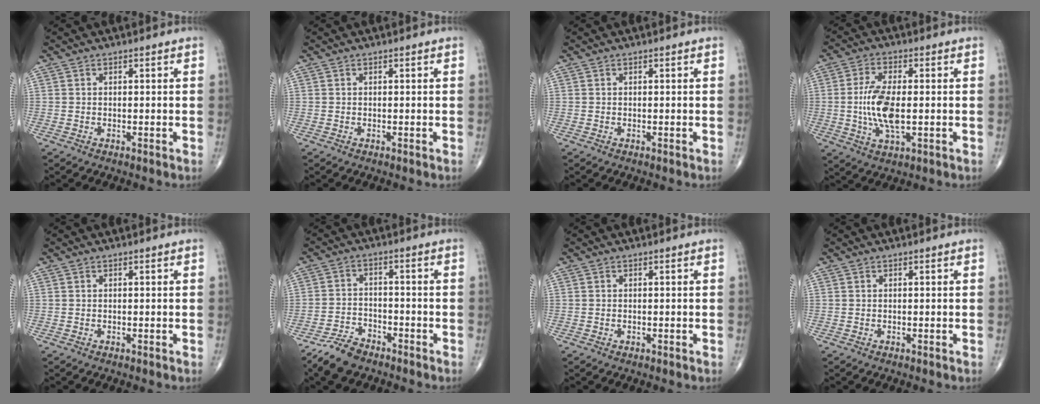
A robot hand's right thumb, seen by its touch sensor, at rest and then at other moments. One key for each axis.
{"total": 0.0}
{"total": 0.0}
{"total": 9.9, "fx": -0.6, "fy": 4.2, "fz": 8.9, "tx": -0.186, "ty": -0.003, "tz": -0.010}
{"total": 0.0}
{"total": 6.5, "fx": -5.2, "fy": 3.0, "fz": 2.6, "tx": -0.048, "ty": 0.017, "tz": -0.100}
{"total": 0.0}
{"total": 0.0}